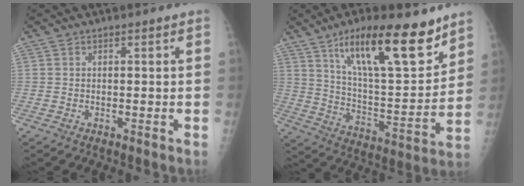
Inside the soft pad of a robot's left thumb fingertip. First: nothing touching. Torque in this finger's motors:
{"motor_torque": [0.68, 0.25, 1.57, -1.21, 0.19]}